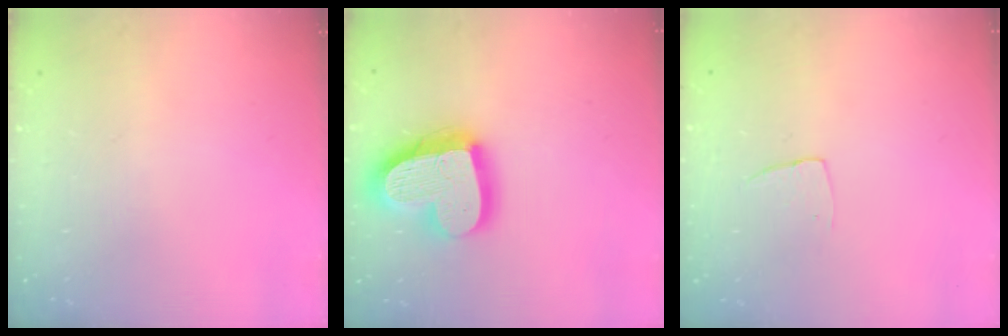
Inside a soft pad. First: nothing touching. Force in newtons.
{"total": 20.8, "press": 20.7, "slide": 1.9}
{"total": 3.7, "press": 3.7, "slide": 0.2}